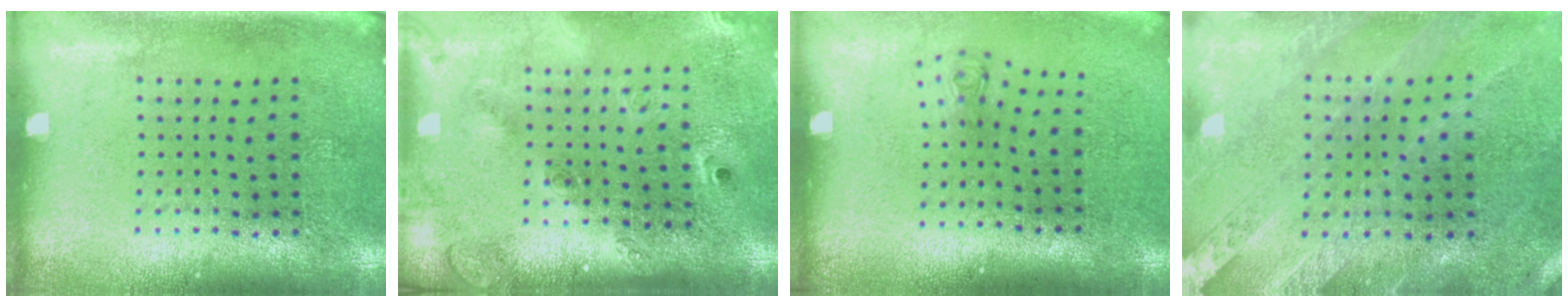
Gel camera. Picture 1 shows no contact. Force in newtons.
{"total": 2.5, "press": 1.8, "slide": 1.7}
{"total": 0.7, "press": 0.3, "slide": 0.7}
{"total": 0.6, "press": 0.6, "slide": 0.2}